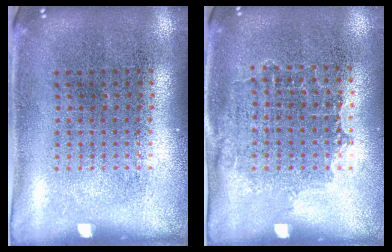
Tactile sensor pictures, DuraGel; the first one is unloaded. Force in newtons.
{"total": 1.0, "press": 0.9, "slide": 0.5}